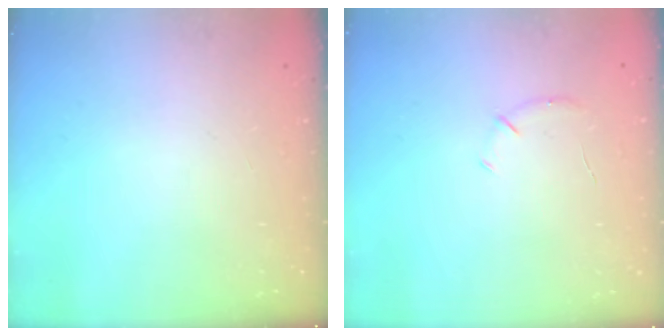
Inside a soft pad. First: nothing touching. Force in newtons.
{"total": 6.1, "press": 5.9, "slide": 1.7}